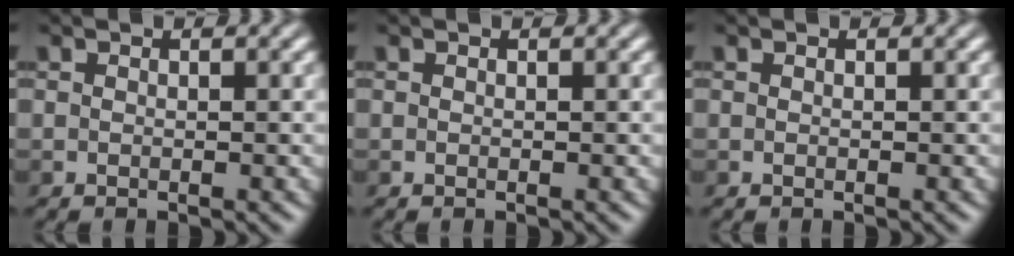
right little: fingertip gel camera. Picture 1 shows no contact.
{"total": 0.0}
{"total": 0.0}